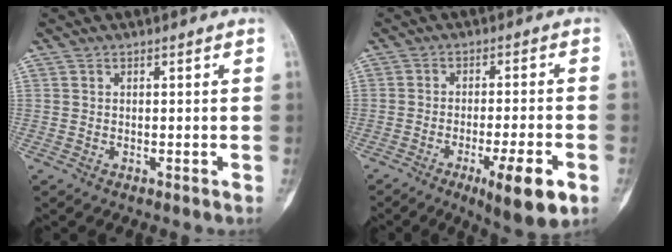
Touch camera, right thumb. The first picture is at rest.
{"total": 10.6, "force": [-4.7, 1.9, 9.3], "torque": [-0.144, 0.006, -0.063]}